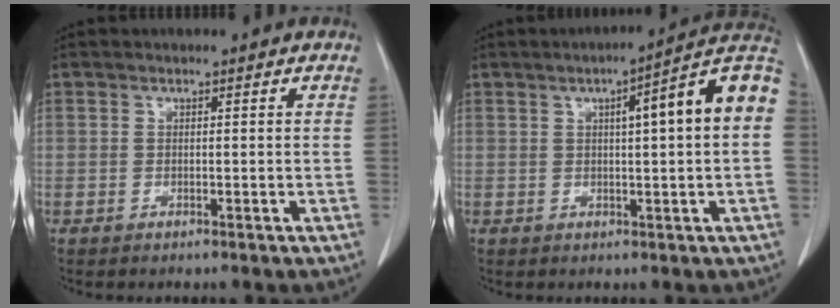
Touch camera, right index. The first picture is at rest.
{"total": 11.6, "force": [2.1, 0.6, 11.4], "torque": [-0.155, 0.027, 0.021]}